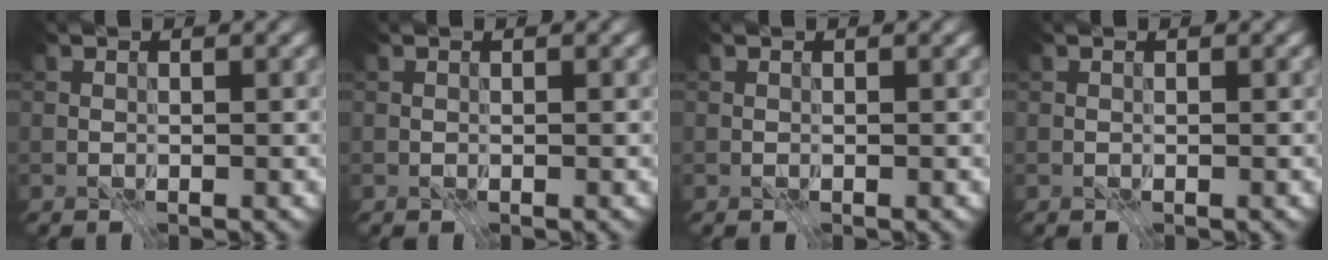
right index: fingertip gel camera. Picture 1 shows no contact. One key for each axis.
{"total": 0.0}
{"total": 0.0}
{"total": 0.0}